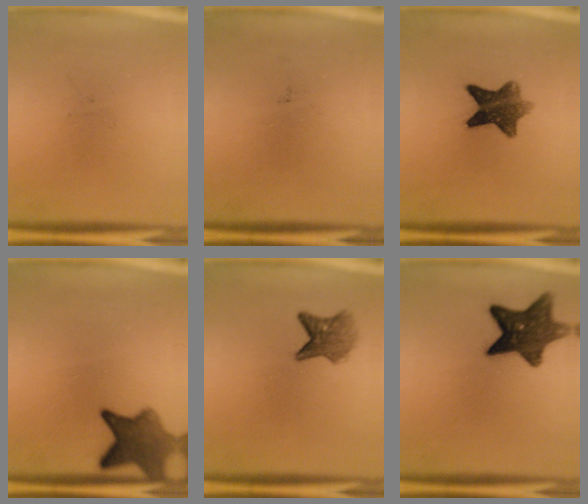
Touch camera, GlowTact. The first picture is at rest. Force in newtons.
{"total": 0.0}
{"total": 8.5}
{"total": 7.5}
{"total": 4.2}
{"total": 11.2}